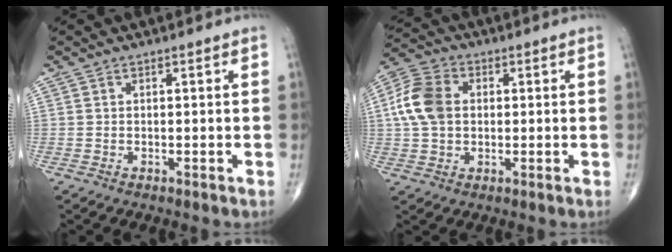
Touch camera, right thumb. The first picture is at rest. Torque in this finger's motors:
{"motor_torque": [0.67, 1.07, 0.28, -0.28, 0.22]}